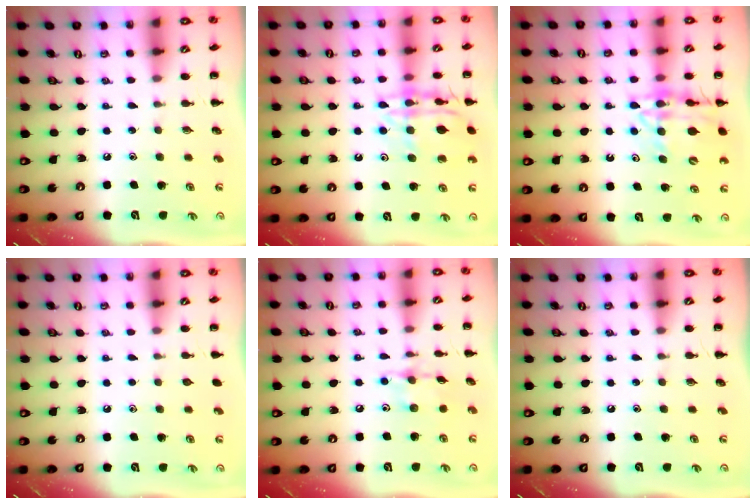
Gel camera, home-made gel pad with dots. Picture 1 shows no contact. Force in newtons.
{"total": 14.6, "press": 14.5, "slide": 1.4}
{"total": 16.3, "press": 16.0, "slide": 3.3}
{"total": 0.0}
{"total": 8.7, "press": 8.7, "slide": 0.5}
{"total": 0.0}